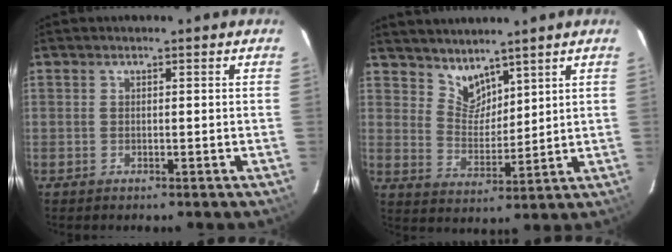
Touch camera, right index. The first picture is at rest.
{"total": 6.0, "force": [5.1, 2.7, 1.5], "torque": [-0.016, -0.001, 0.102]}